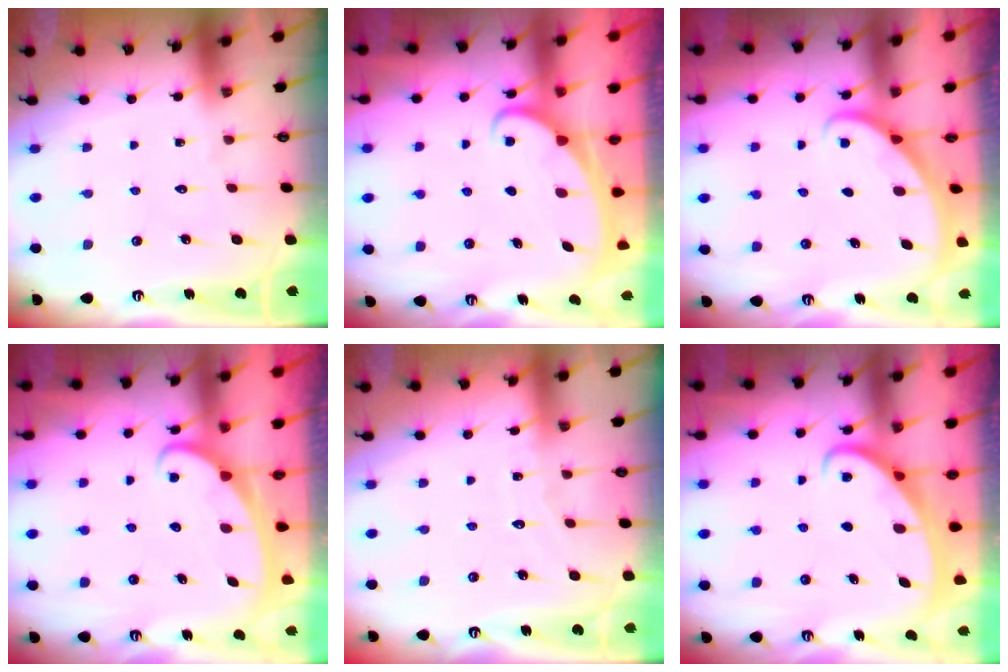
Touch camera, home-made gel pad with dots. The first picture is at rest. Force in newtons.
{"total": 2.5, "press": 2.4, "slide": 0.4}
{"total": 2.1, "press": 2.1, "slide": 0.1}
{"total": 2.6, "press": 2.6, "slide": 0.3}
{"total": 4.5, "press": 4.5, "slide": 0.3}
{"total": 2.4, "press": 2.4, "slide": 0.4}